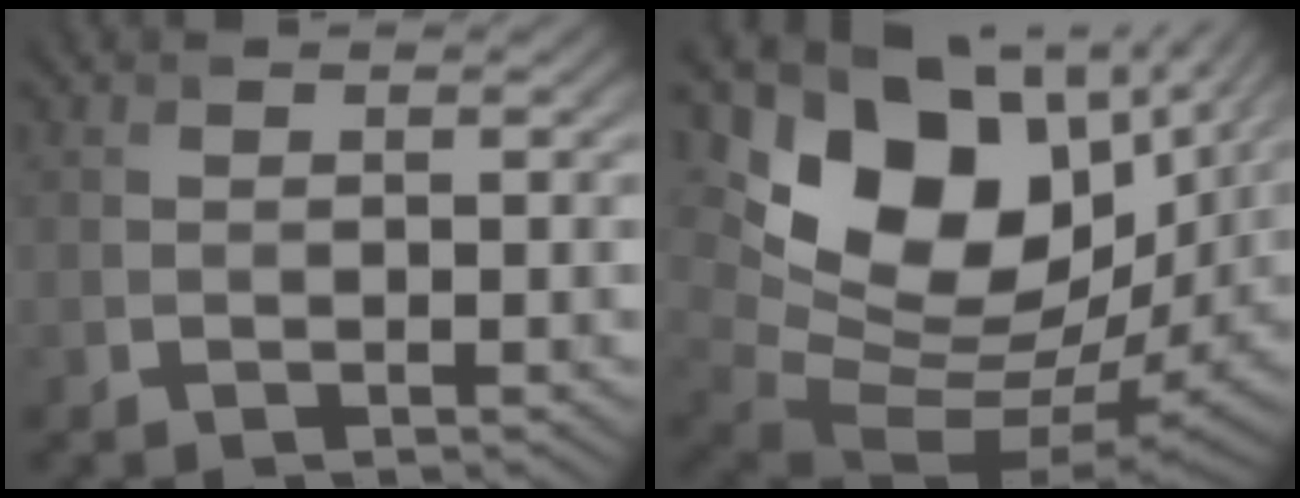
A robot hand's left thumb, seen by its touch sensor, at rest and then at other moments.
{"total": 19.2, "force": [4.8, 12.3, 14.0], "torque": [-0.262, -0.038, 0.124]}